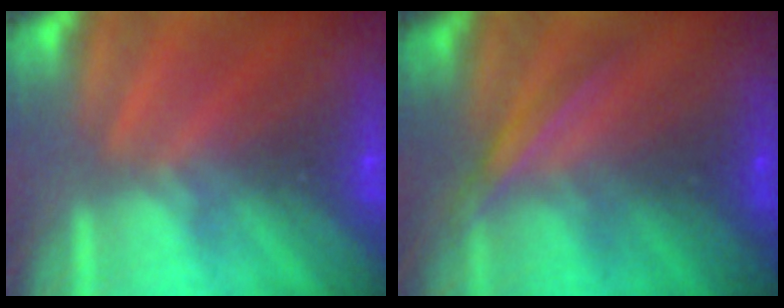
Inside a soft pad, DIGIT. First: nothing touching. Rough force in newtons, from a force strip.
{"total": 2.0}